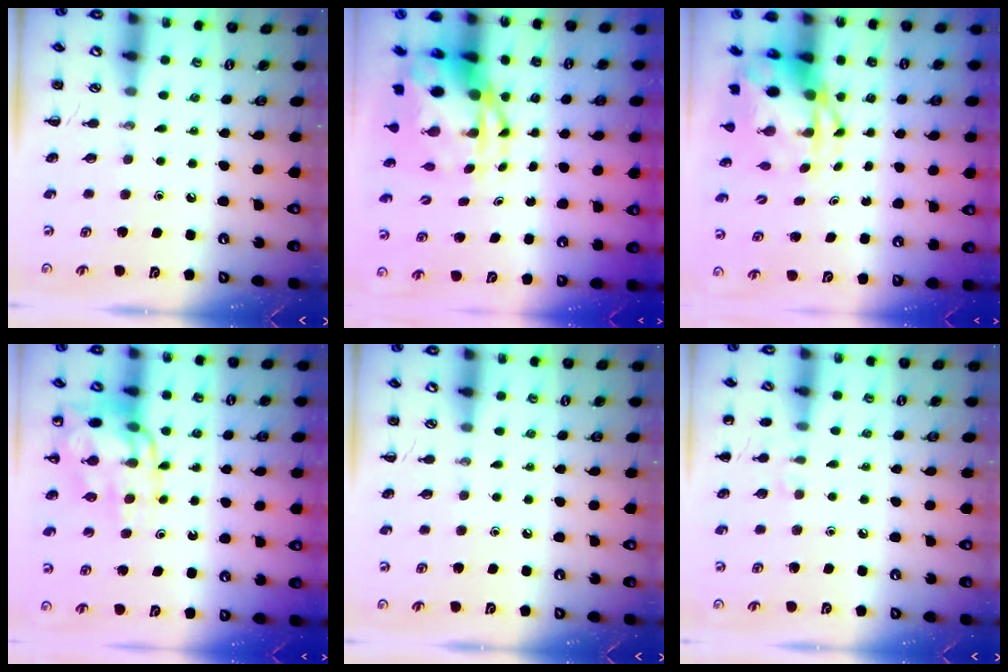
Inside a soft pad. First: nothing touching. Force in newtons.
{"total": 8.1, "press": 7.8, "slide": 2.1}
{"total": 5.4, "press": 5.1, "slide": 1.5}
{"total": 12.9, "press": 12.5, "slide": 3.1}
{"total": 0.0}
{"total": 5.5, "press": 5.3, "slide": 1.7}